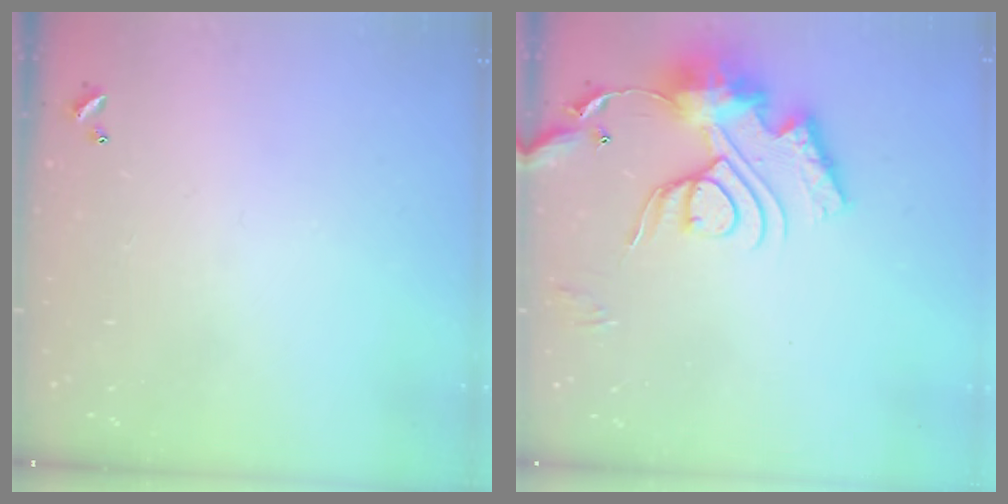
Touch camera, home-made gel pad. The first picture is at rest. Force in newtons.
{"total": 18.0, "press": 18.0, "slide": 1.7}